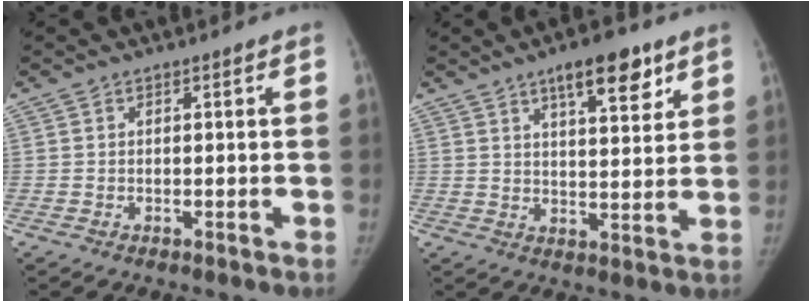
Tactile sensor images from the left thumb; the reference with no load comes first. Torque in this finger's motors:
{"motor_torque": [-0.15, 0.30, 0.92, -0.50, 0.04]}